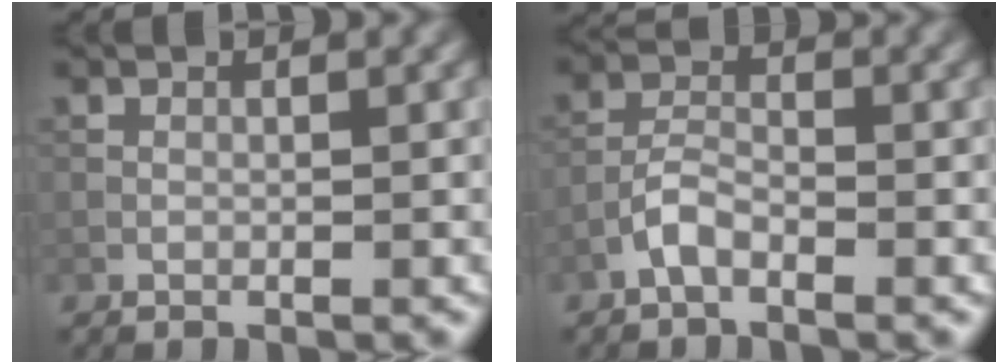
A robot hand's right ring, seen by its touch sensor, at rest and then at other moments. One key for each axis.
{"total": 2.4, "fx": -1.6, "fy": 0.9, "fz": 1.5, "tx": -0.029, "ty": 0.008, "tz": -0.037}